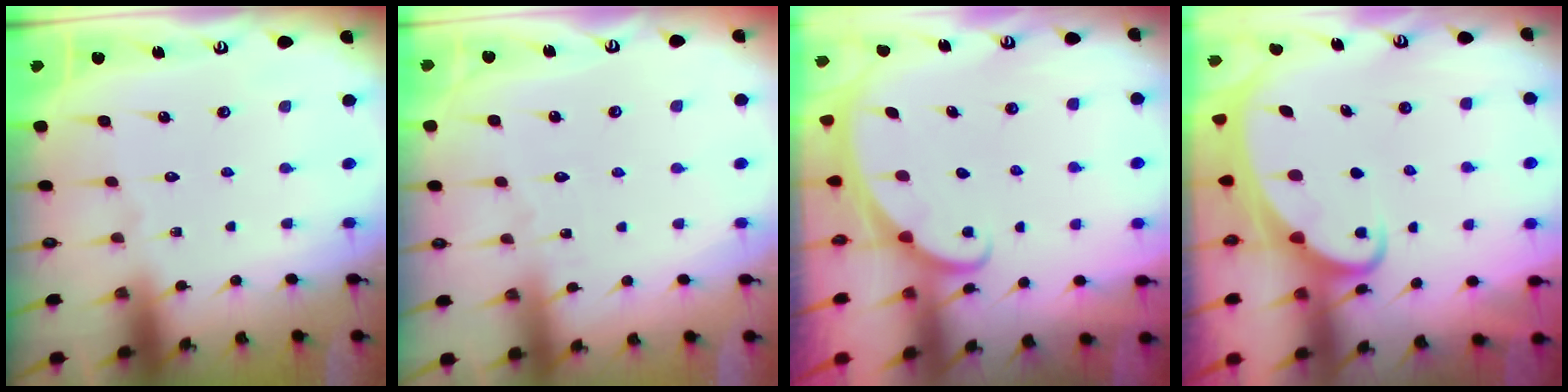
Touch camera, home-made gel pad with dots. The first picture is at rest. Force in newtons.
{"total": 1.6, "press": 1.6, "slide": 0.2}
{"total": 1.7, "press": 1.7, "slide": 0.1}
{"total": 3.7, "press": 3.7, "slide": 0.4}